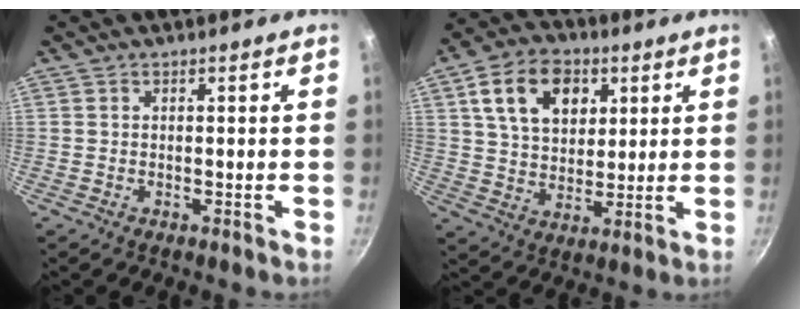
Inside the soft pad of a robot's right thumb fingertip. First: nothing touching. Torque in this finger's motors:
{"motor_torque": [0.16, 3.29, 1.08, 0.12, 0.09]}